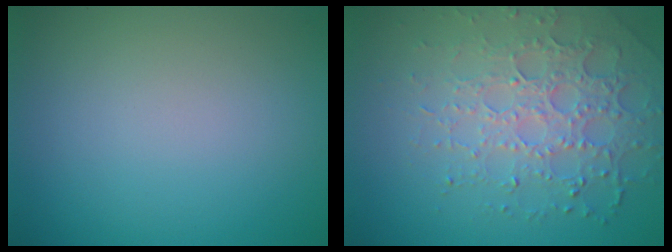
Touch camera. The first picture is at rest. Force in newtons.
{"total": 5.2, "press": 4.3, "slide": 2.8}